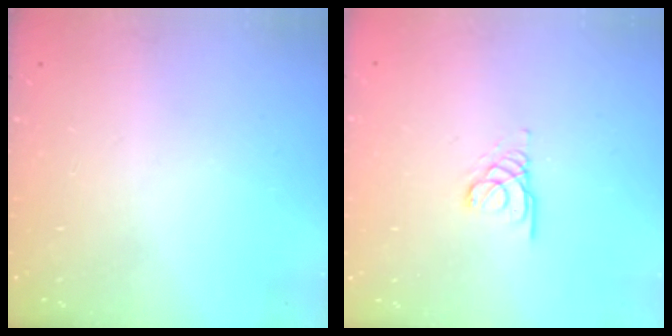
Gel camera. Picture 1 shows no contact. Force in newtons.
{"total": 3.1, "press": 3.1, "slide": 0.2}